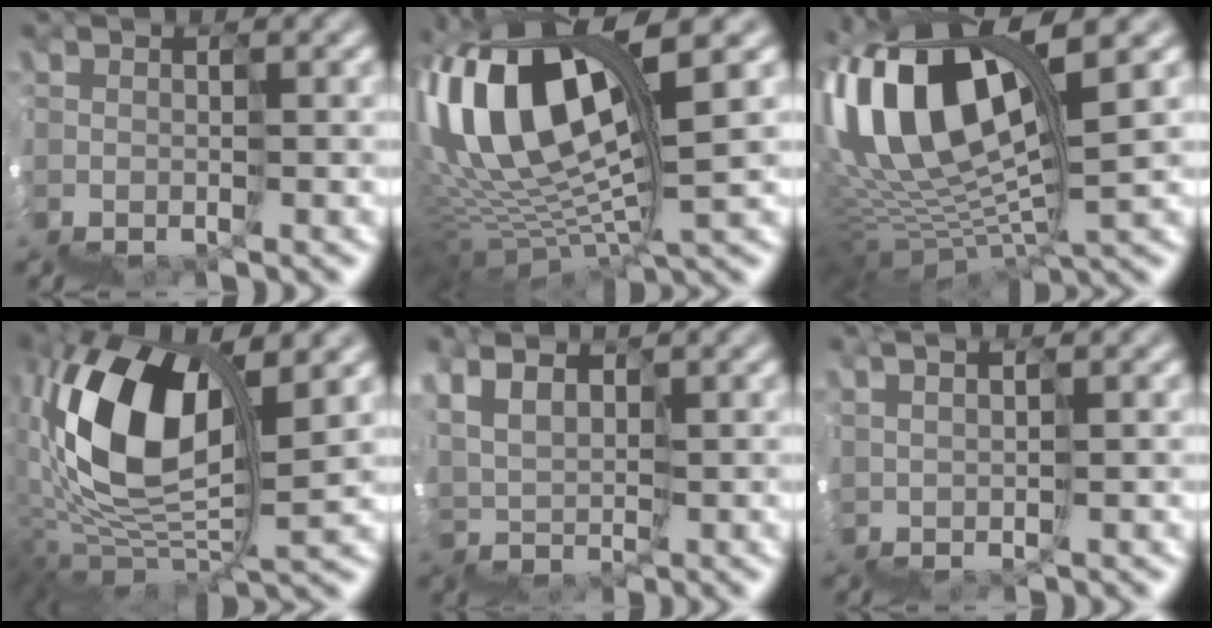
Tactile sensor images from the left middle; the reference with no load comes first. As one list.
[{"total": 9.8, "force": [6.0, 2.7, 7.2], "torque": [-0.160, 0.040, 0.105]}, {"total": 9.3, "force": [6.3, 2.3, 6.4], "torque": [-0.147, 0.037, 0.113]}, {"total": 8.6, "force": [5.6, 3.0, 5.8], "torque": [-0.130, 0.038, 0.091]}, {"total": 5.0, "force": [4.9, 0.0, -1.0], "torque": [0.004, 0.035, 0.086]}, {"total": 3.1, "force": [3.0, -0.4, 0.6], "torque": [0.002, 0.024, 0.058]}]